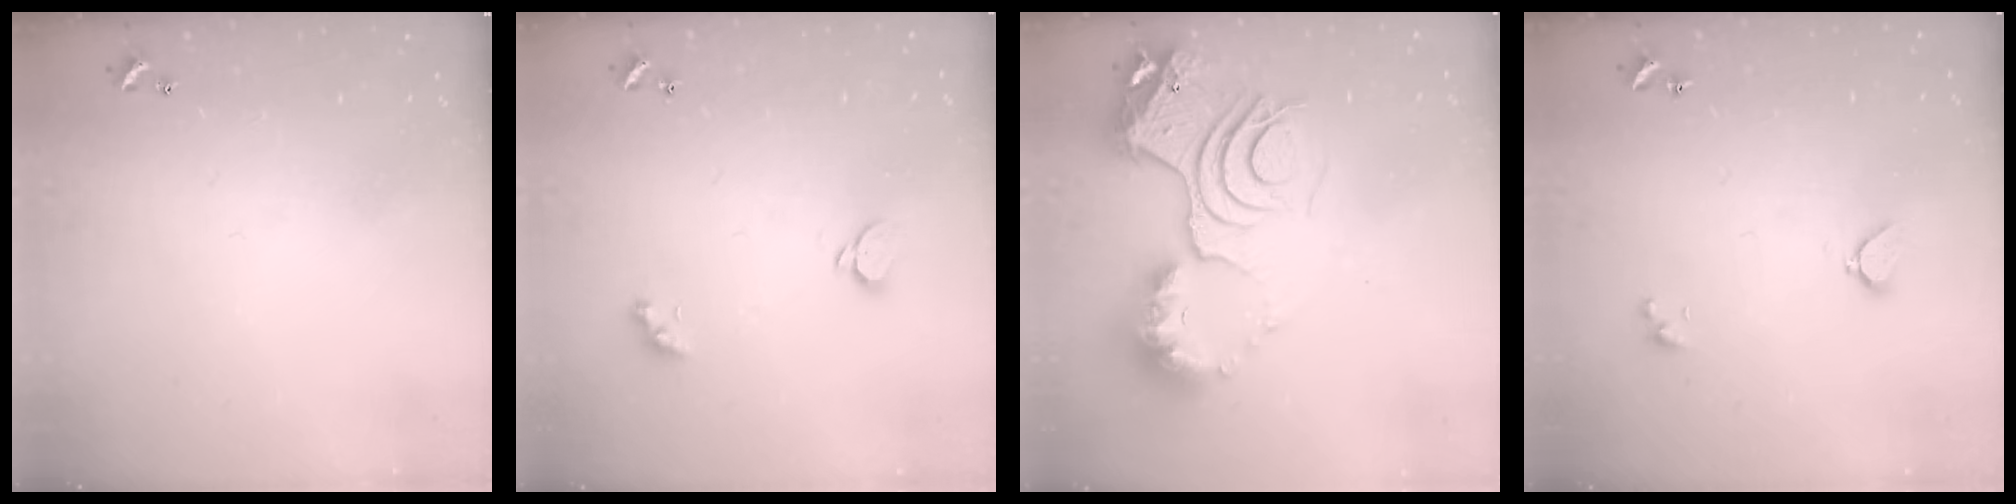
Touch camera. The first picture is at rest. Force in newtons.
{"total": 1.4, "press": 1.4, "slide": 0.3}
{"total": 16.2, "press": 16.1, "slide": 1.7}
{"total": 1.8, "press": 1.7, "slide": 0.4}